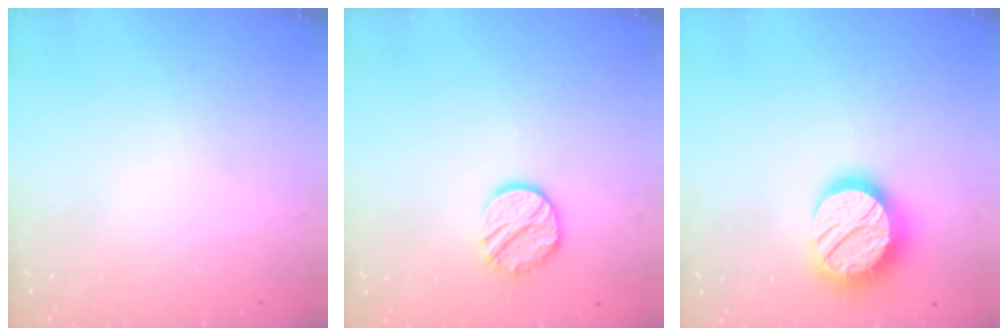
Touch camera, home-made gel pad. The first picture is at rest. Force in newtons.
{"total": 10.1, "press": 10.1, "slide": 0.5}
{"total": 17.6, "press": 17.6, "slide": 1.0}